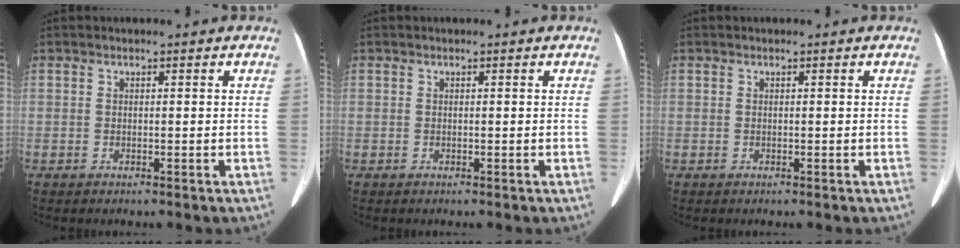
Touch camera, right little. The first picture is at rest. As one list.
[{"total": 0.0}, {"total": 0.0}]